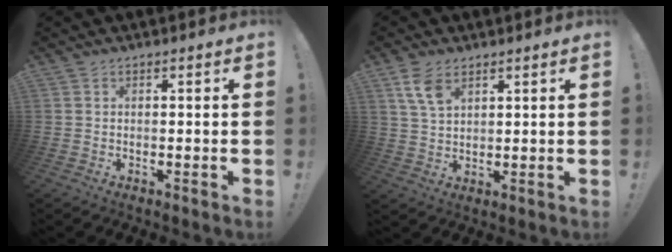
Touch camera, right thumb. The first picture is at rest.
{"total": 7.0, "force": [4.0, 3.7, 4.4], "torque": [-0.084, -0.014, 0.077]}